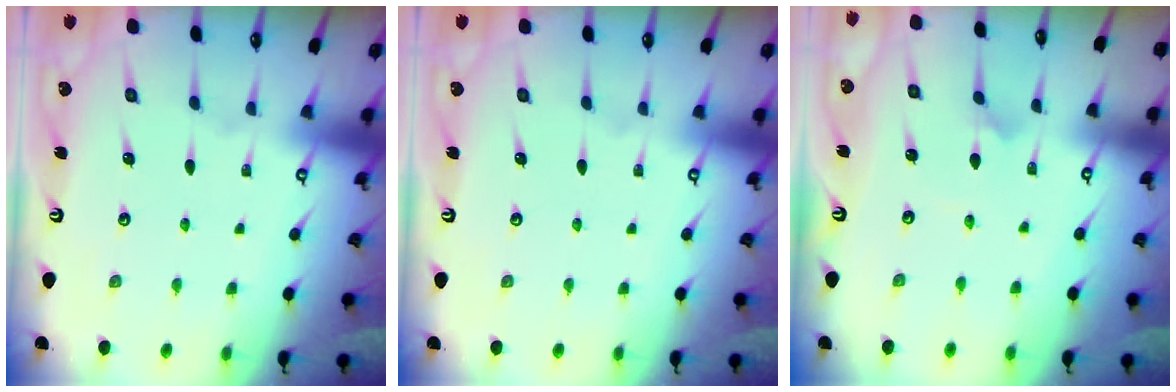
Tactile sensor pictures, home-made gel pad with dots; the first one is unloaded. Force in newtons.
{"total": 0.0}
{"total": 2.8, "press": 2.8, "slide": 0.2}